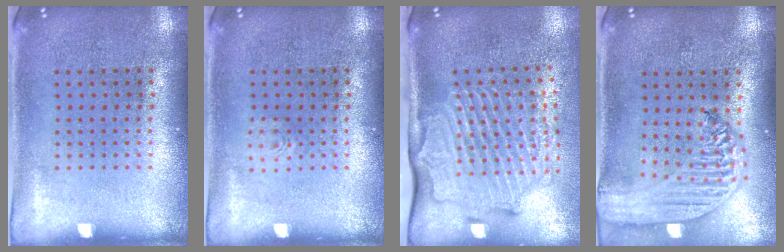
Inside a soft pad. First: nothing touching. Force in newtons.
{"total": 0.6, "press": 0.6, "slide": 0.1}
{"total": 2.9, "press": 2.2, "slide": 1.9}
{"total": 2.7, "press": 2.2, "slide": 1.6}